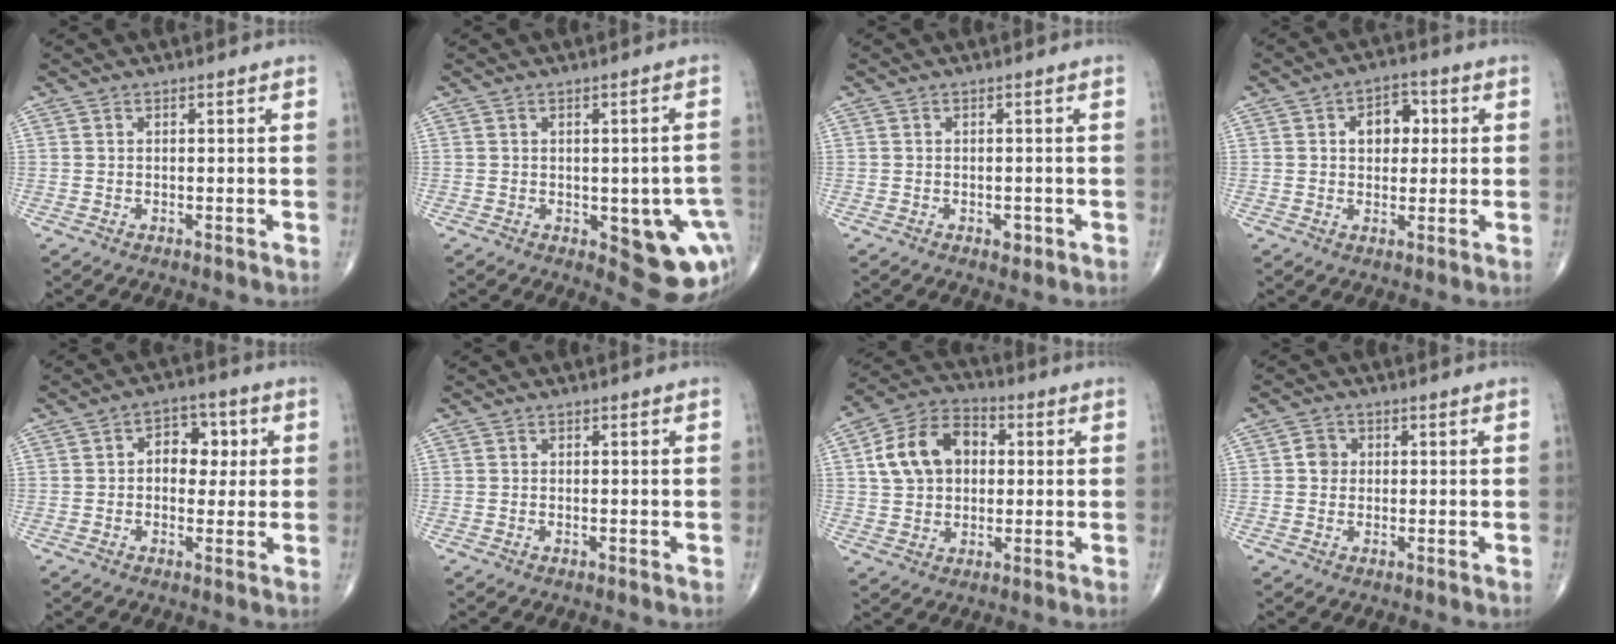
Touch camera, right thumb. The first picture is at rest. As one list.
[{"total": 12.0, "force": [-2.9, 5.2, 10.5], "torque": [-0.098, -0.002, -0.019]}, {"total": 1.6, "force": [-0.6, 1.0, 1.1], "torque": [-0.010, 0.000, -0.007]}, {"total": 6.7, "force": [1.5, 4.6, 4.7], "torque": [-0.039, 0.008, 0.017]}, {"total": 7.2, "force": [1.1, 5.0, 5.0], "torque": [-0.031, 0.011, 0.011]}, {"total": 0.0}, {"total": 13.1, "force": [2.3, 9.5, 8.7], "torque": [-0.136, 0.017, 0.033]}, {"total": 2.6, "force": [0.3, 2.4, 1.1], "torque": [-0.004, 0.004, 0.000]}]